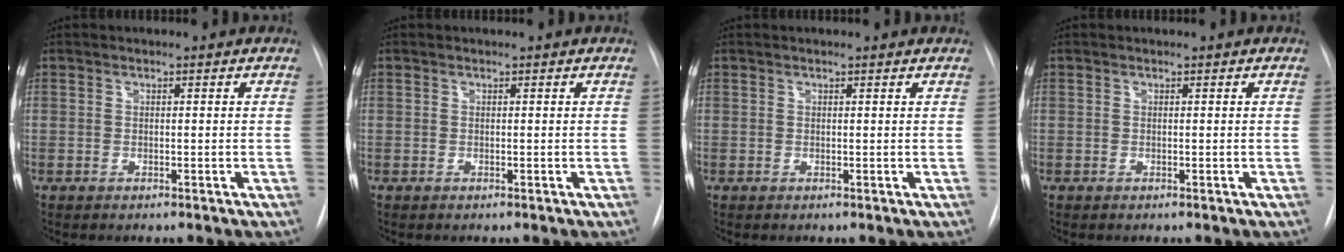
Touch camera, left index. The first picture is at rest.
{"total": 0.0}
{"total": 1.2, "force": [1.2, 0.0, 0.2], "torque": [-0.012, 0.006, 0.013]}
{"total": 0.0}